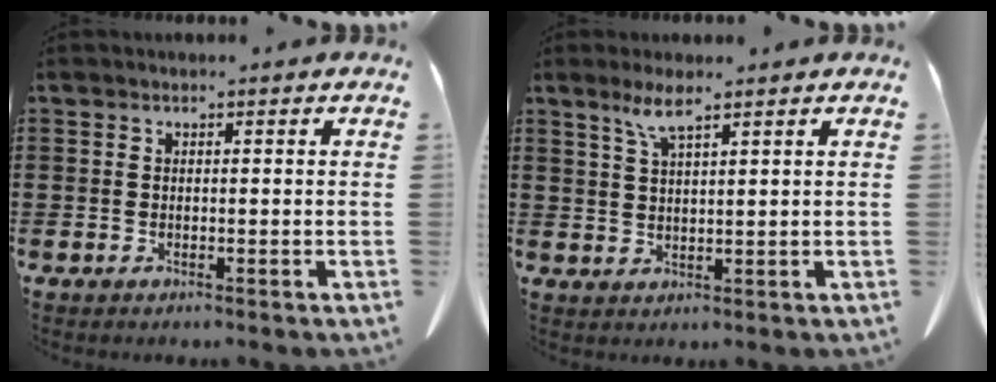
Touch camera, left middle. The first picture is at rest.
{"total": 4.0, "force": [2.7, 0.4, 2.9], "torque": [-0.066, 0.002, 0.048]}